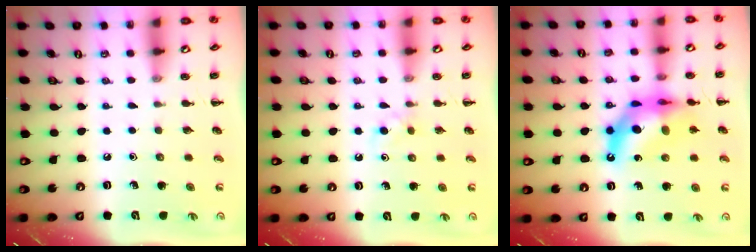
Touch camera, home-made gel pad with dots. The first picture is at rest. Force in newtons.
{"total": 3.6, "press": 3.4, "slide": 1.2}
{"total": 15.1, "press": 14.6, "slide": 3.8}